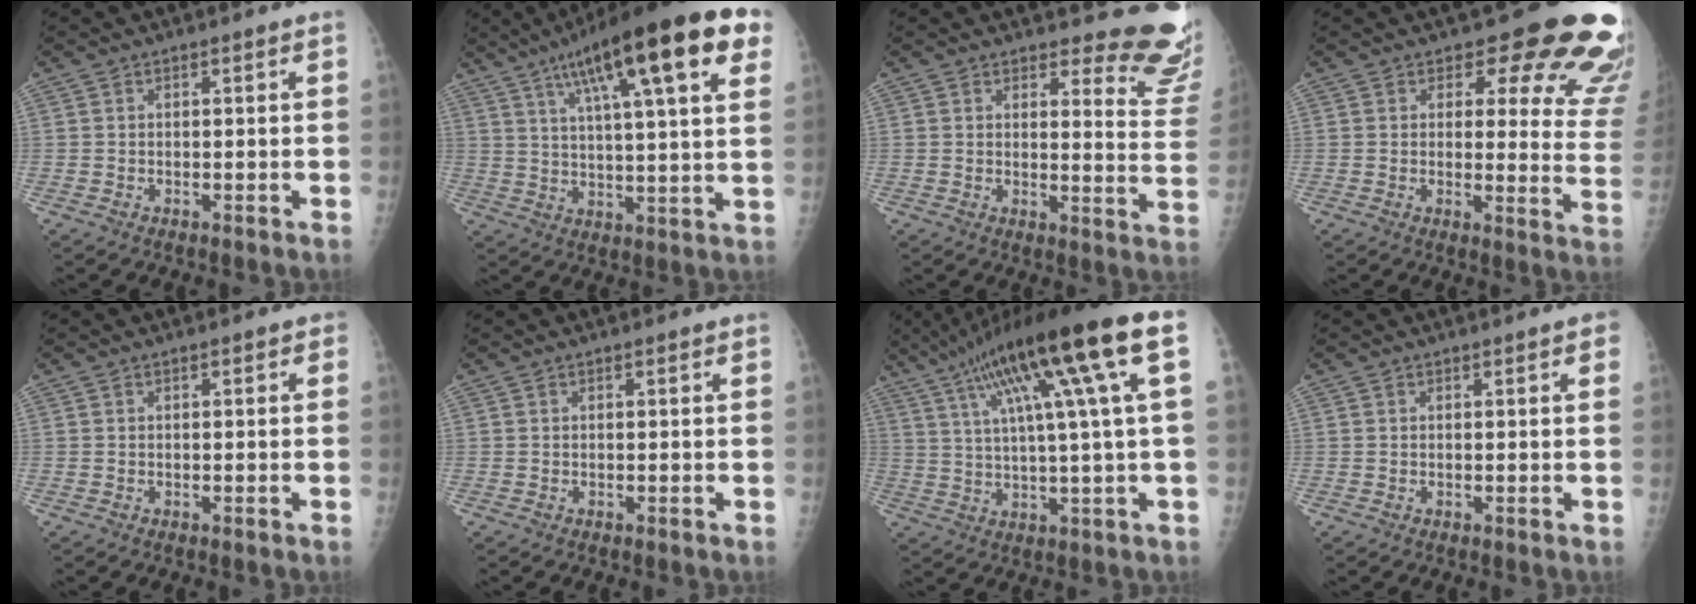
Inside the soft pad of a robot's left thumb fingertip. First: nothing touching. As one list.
[{"total": 24.5, "force": [12.0, 5.3, 20.7], "torque": [-0.305, 0.002, 0.177]}, {"total": 12.7, "force": [11.9, 3.1, 3.2], "torque": [0.006, -0.127, 0.109]}, {"total": 16.6, "force": [12.2, 6.8, 9.0], "torque": [-0.042, -0.081, 0.114]}, {"total": 1.1, "force": [0.4, 0.5, 0.8], "torque": [-0.006, 0.003, 0.002]}, {"total": 0.0}, {"total": 20.9, "force": [8.1, 1.7, 19.1], "torque": [-0.318, 0.018, 0.127]}, {"total": 2.1, "force": [1.1, 0.4, 1.8], "torque": [-0.016, 0.003, 0.009]}]